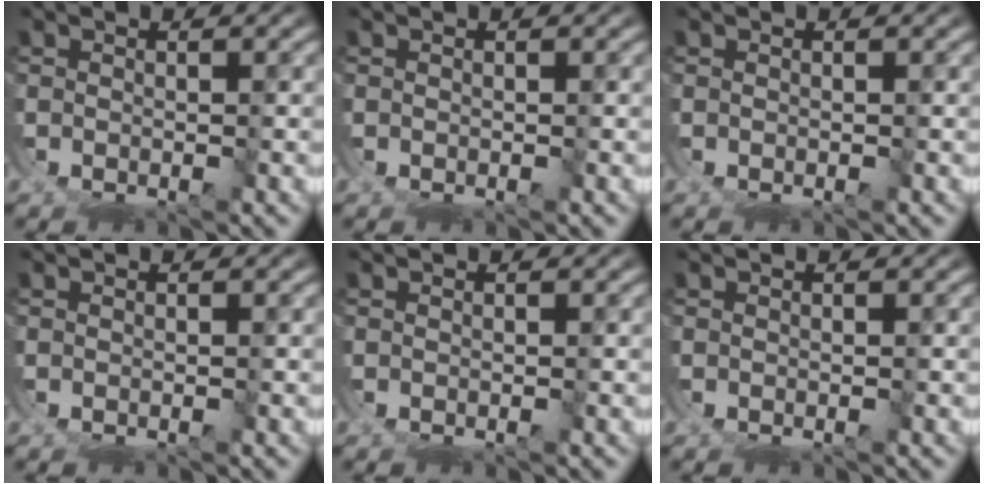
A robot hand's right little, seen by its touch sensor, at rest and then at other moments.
{"total": 0.0}
{"total": 0.0}
{"total": 0.0}
{"total": 0.0}
{"total": 0.0}